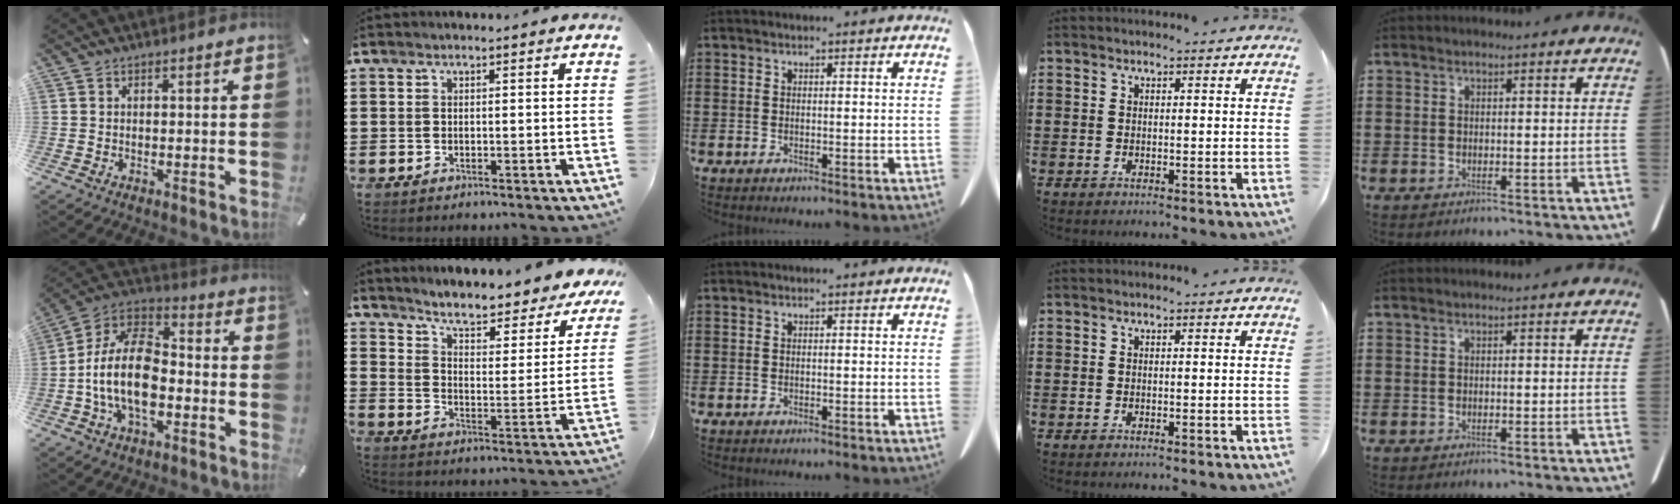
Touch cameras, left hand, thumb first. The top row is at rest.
{"thumb": {"total": 16.7, "force": [-4.9, 10.2, 12.3], "torque": [-0.265, 0.023, -0.093]}, "index": {"total": 5.3, "force": [4.8, 0.2, 2.2], "torque": [-0.063, -0.038, 0.073]}}